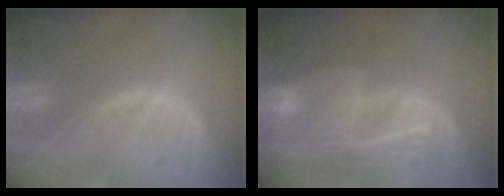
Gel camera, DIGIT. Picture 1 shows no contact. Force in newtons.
{"total": 9.6, "press": 8.4, "slide": 4.7}